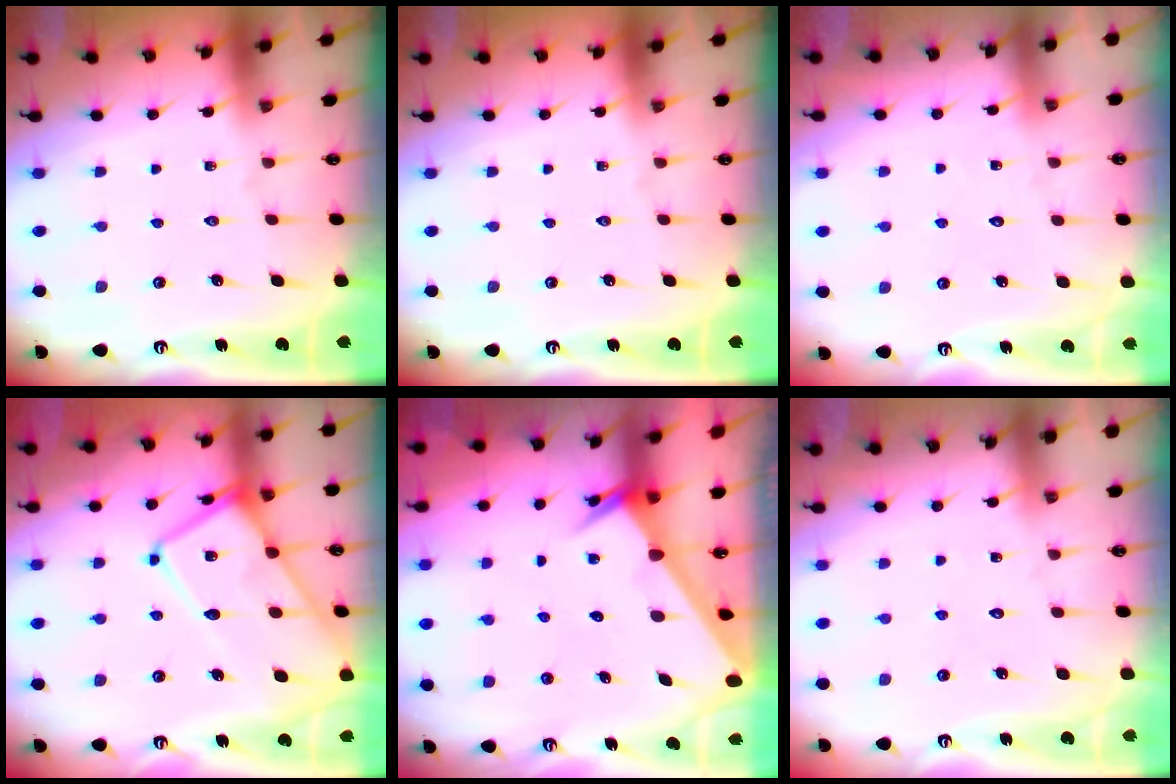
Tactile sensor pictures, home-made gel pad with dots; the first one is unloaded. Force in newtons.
{"total": 0.0}
{"total": 5.1, "press": 5.1, "slide": 0.5}
{"total": 16.0, "press": 15.9, "slide": 1.6}
{"total": 2.8, "press": 2.8, "slide": 0.1}
{"total": 4.0, "press": 4.0, "slide": 0.3}